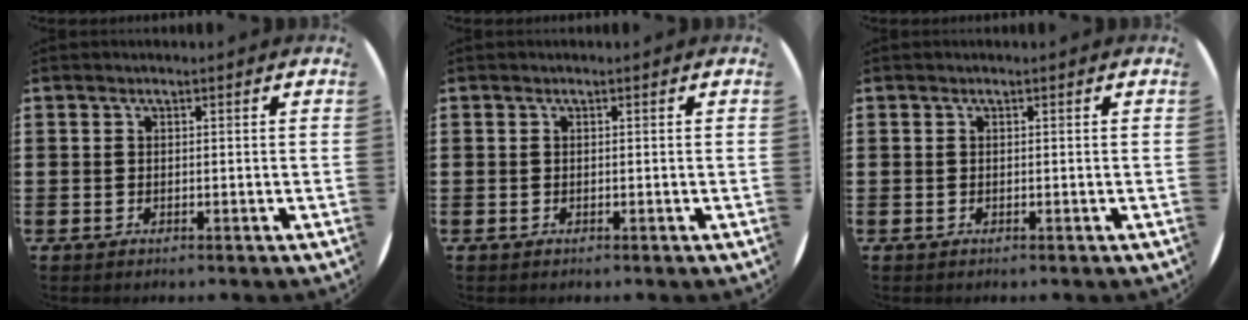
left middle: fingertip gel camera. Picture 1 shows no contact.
{"total": 0.0}
{"total": 0.0}